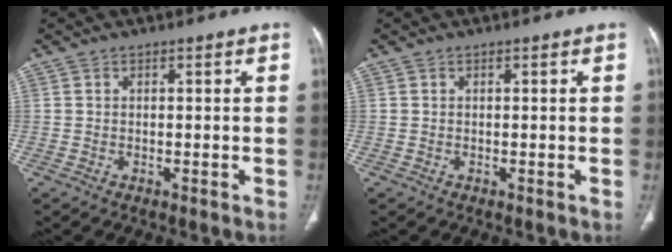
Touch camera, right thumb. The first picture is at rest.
{"total": 0.0}